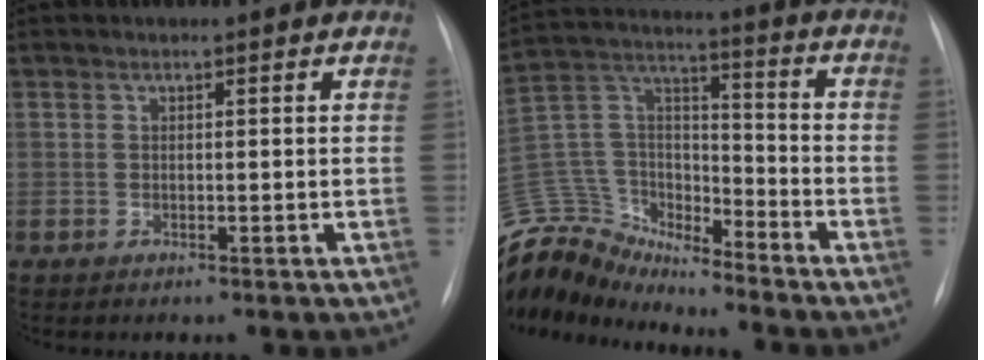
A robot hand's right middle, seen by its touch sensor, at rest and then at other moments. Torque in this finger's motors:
{"motor_torque": [1.02, -1.12, 0.56, -0.02]}